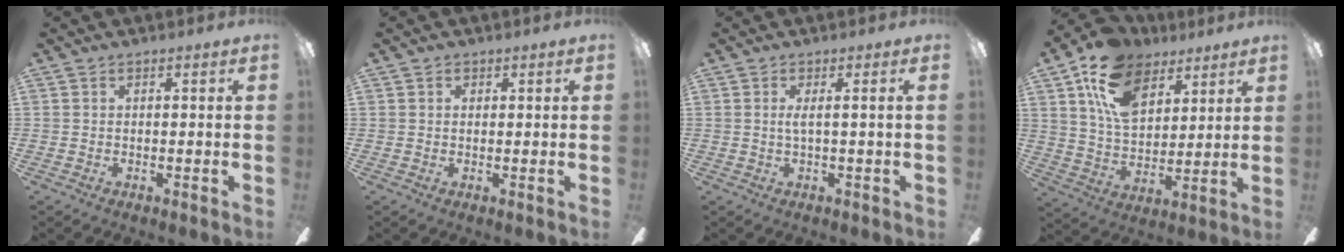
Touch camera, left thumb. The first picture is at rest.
{"total": 0.8, "force": [0.4, 0.6, 0.4], "torque": [0.000, -0.001, 0.005]}
{"total": 2.2, "force": [0.4, -0.4, 2.2], "torque": [-0.044, -0.003, 0.004]}
{"total": 16.9, "force": [9.8, 10.3, 9.1], "torque": [-0.172, -0.027, 0.184]}